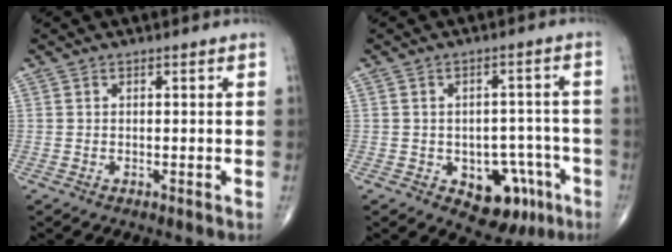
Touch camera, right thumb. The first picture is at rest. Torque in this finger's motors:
{"motor_torque": [0.80, 0.51, 0.35, -0.55, 0.05]}